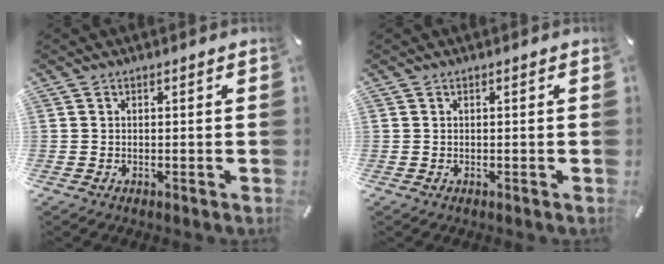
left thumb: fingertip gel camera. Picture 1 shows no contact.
{"total": 0.0}